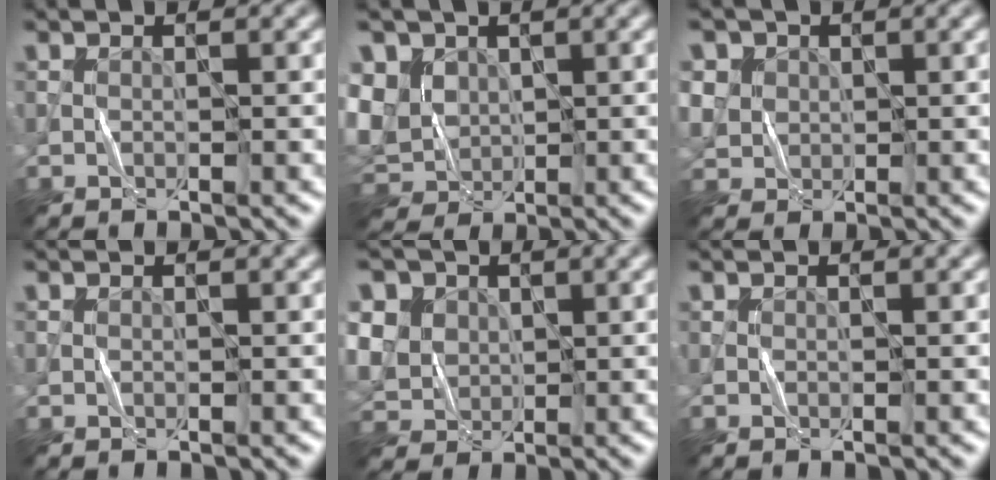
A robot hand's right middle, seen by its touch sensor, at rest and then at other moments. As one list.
[{"total": 6.4, "force": [1.5, 5.3, 3.4], "torque": [-0.093, 0.013, 0.025]}, {"total": 4.0, "force": [1.4, 3.5, 1.4], "torque": [-0.055, 0.011, 0.031]}, {"total": 0.0}, {"total": 7.5, "force": [2.8, 6.1, 3.3], "torque": [-0.088, 0.021, 0.046]}, {"total": 0.0}]